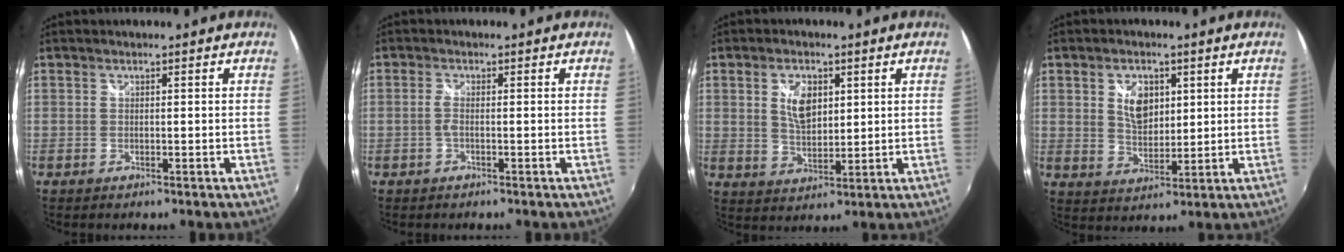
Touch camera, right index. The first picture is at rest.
{"total": 1.4, "force": [-0.5, 0.1, 1.3], "torque": [-0.028, 0.000, -0.011]}
{"total": 6.6, "force": [2.1, 3.7, 5.1], "torque": [-0.090, 0.004, 0.039]}
{"total": 6.7, "force": [2.2, 4.1, 4.7], "torque": [-0.079, 0.004, 0.042]}